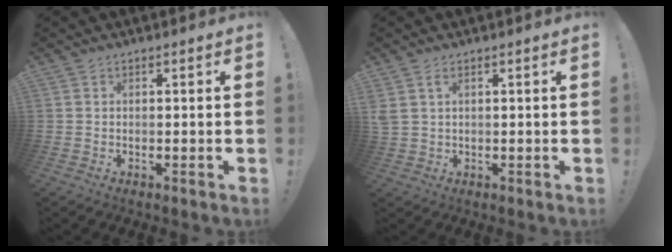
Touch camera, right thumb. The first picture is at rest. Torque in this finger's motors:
{"motor_torque": [0.05, -0.26, -0.09, 0.00, 0.17]}